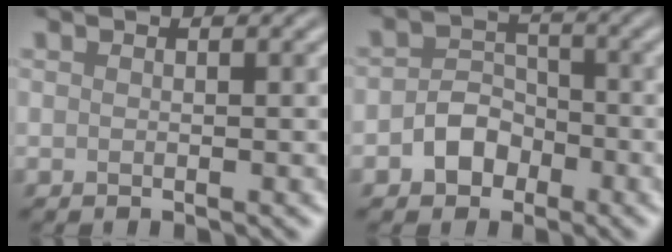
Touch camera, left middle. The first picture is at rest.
{"total": 3.2, "force": [-1.4, 2.5, 1.4], "torque": [-0.016, 0.007, -0.025]}